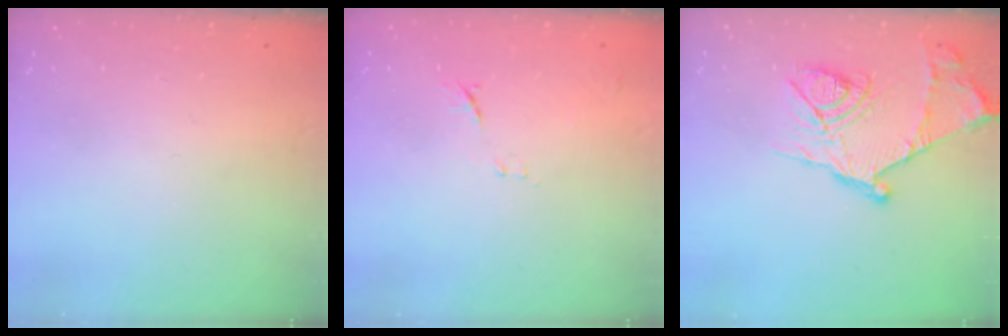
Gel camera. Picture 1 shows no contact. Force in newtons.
{"total": 7.5, "press": 7.5, "slide": 0.8}
{"total": 17.6, "press": 17.6, "slide": 1.2}